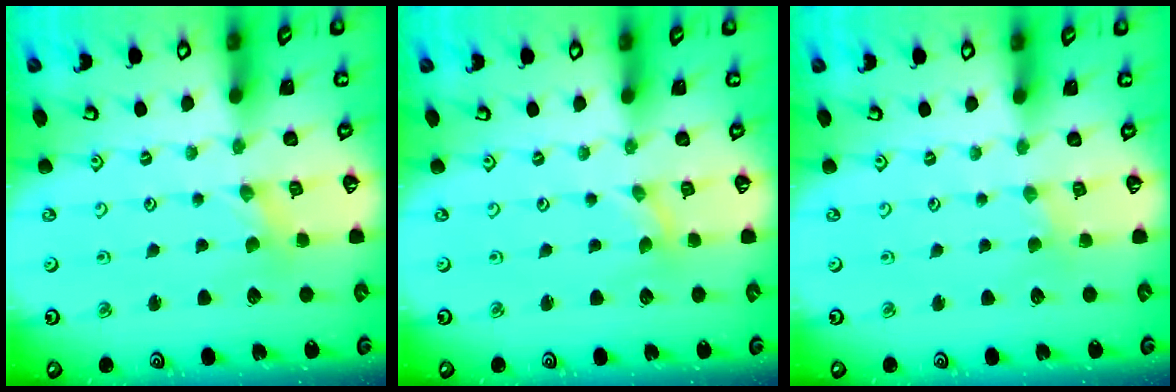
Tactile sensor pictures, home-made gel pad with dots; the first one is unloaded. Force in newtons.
{"total": 0.0}
{"total": 1.3, "press": 1.2, "slide": 0.3}